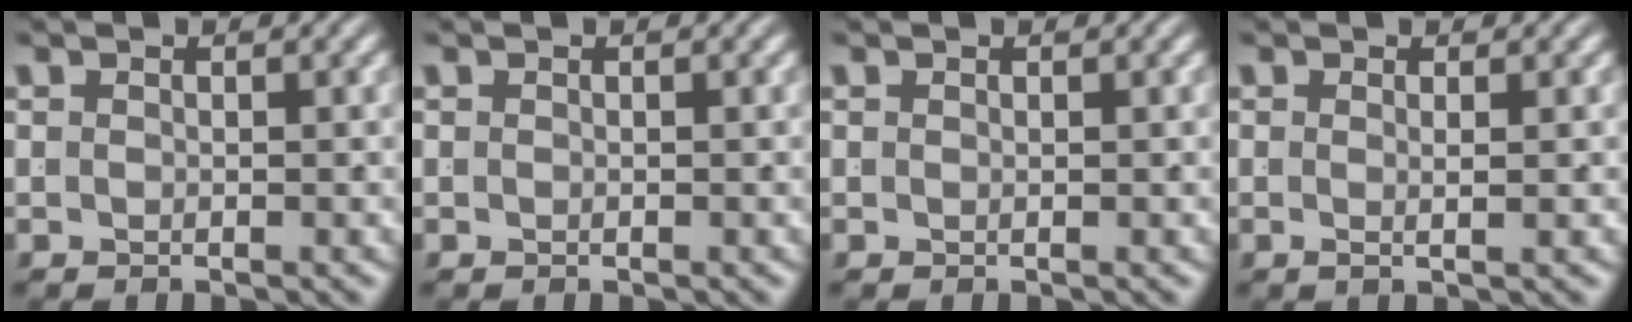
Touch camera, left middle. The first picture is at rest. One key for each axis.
{"total": 0.0}
{"total": 0.0}
{"total": 1.2, "fx": -0.2, "fy": -0.6, "fz": 1.0, "tx": -0.018, "ty": -0.007, "tz": -0.001}